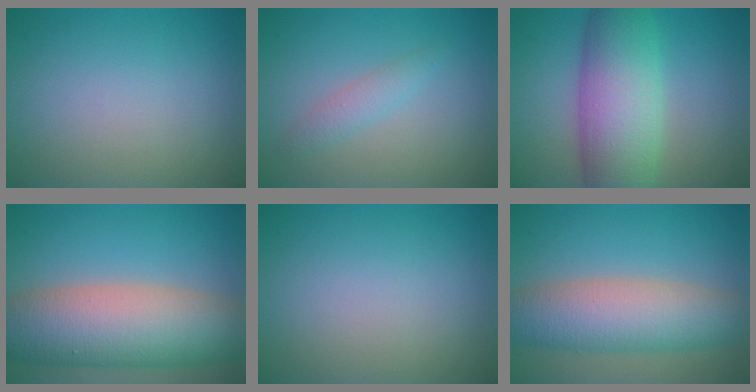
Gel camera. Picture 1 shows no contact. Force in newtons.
{"total": 1.6, "press": 1.6, "slide": 0.0}
{"total": 9.7, "press": 9.7, "slide": 0.1}
{"total": 11.6, "press": 11.6, "slide": 0.6}
{"total": 0.0}
{"total": 7.7, "press": 7.7, "slide": 0.2}